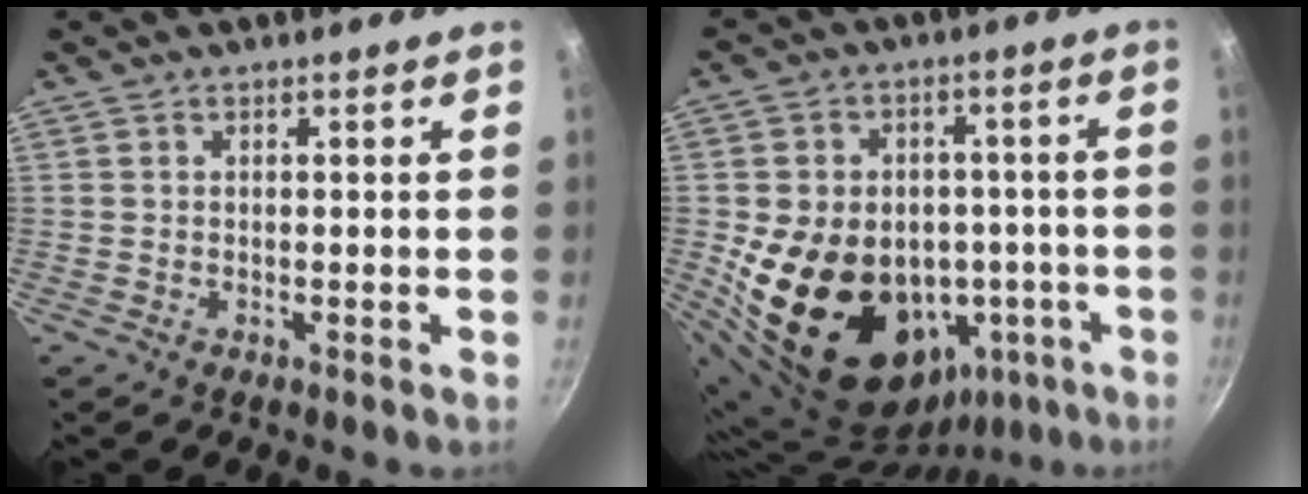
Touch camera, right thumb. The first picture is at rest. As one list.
[{"total": 22.1, "force": [-4.8, 17.0, 13.3], "torque": [-0.186, 0.037, -0.052]}]